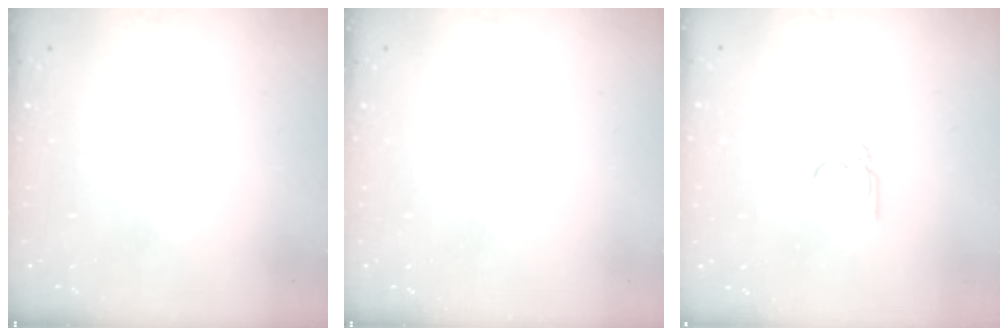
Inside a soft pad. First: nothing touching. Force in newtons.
{"total": 0.0}
{"total": 2.7, "press": 2.7, "slide": 0.1}